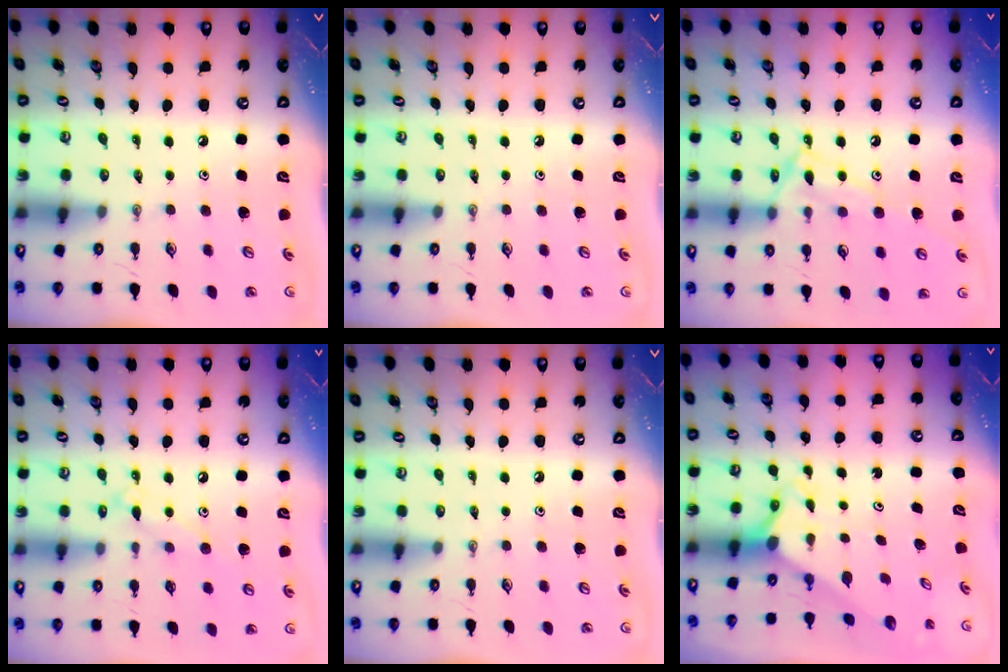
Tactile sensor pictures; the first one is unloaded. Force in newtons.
{"total": 0.0}
{"total": 12.9, "press": 12.8, "slide": 0.9}
{"total": 9.4, "press": 9.3, "slide": 0.7}
{"total": 0.0}
{"total": 2.2, "press": 2.2, "slide": 0.2}